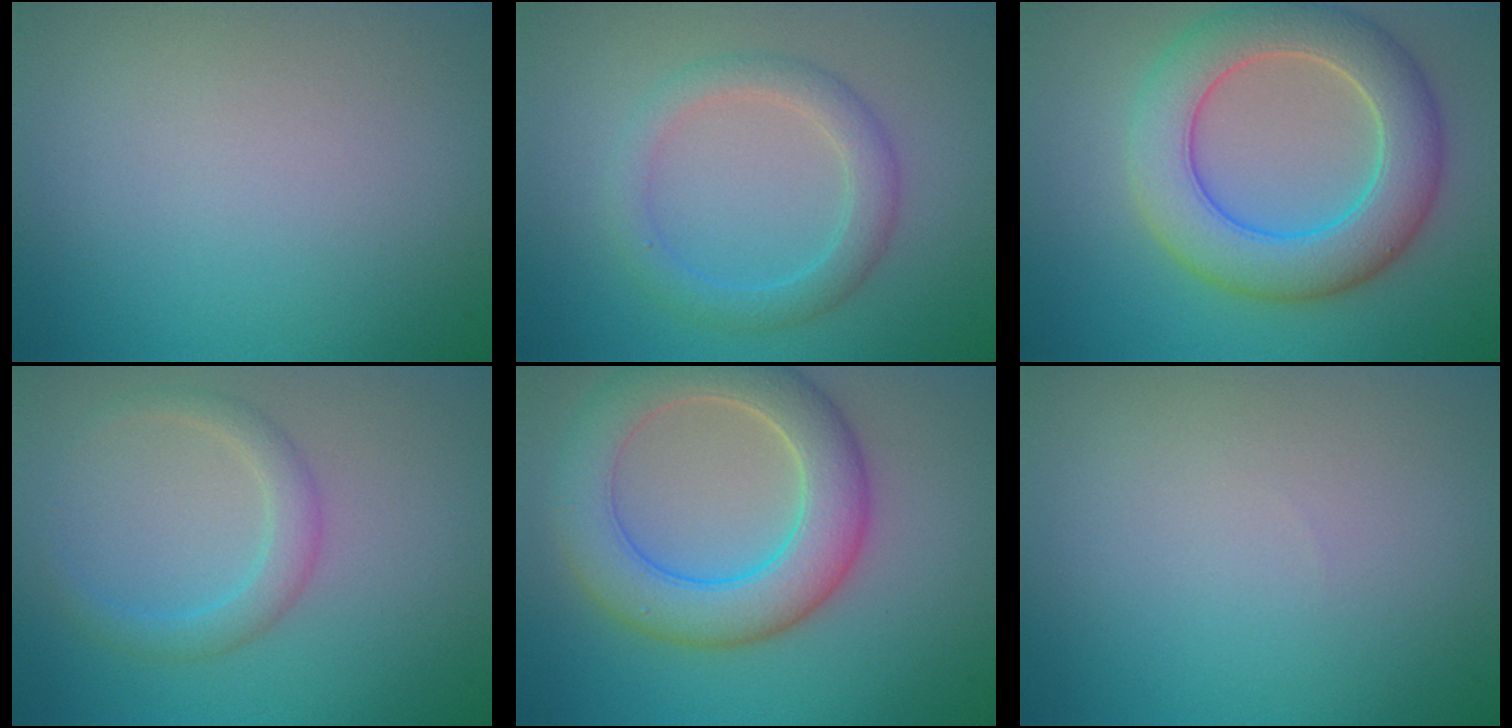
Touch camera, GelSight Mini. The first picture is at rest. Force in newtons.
{"total": 3.0, "press": 3.0, "slide": 0.1}
{"total": 7.5, "press": 7.5, "slide": 0.4}
{"total": 2.3, "press": 2.2, "slide": 0.1}
{"total": 7.1, "press": 7.0, "slide": 0.5}
{"total": 0.0}